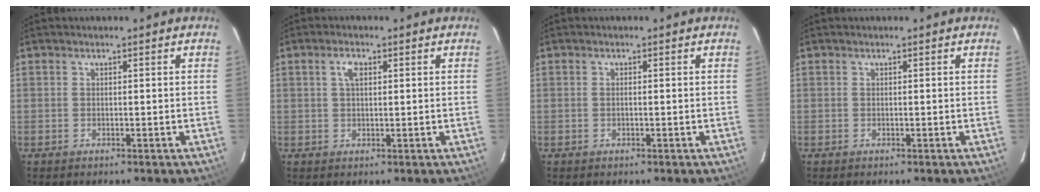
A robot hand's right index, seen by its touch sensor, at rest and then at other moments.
{"total": 2.5, "force": [0.9, 1.2, 2.0], "torque": [-0.041, 0.007, 0.017]}
{"total": 0.7, "force": [-0.1, 0.1, 0.7], "torque": [-0.014, 0.002, -0.003]}
{"total": 0.0}